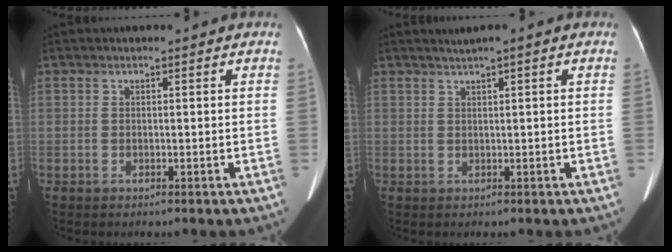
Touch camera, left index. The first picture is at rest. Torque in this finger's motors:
{"motor_torque": [-0.39, 0.30, -0.49, -0.02]}